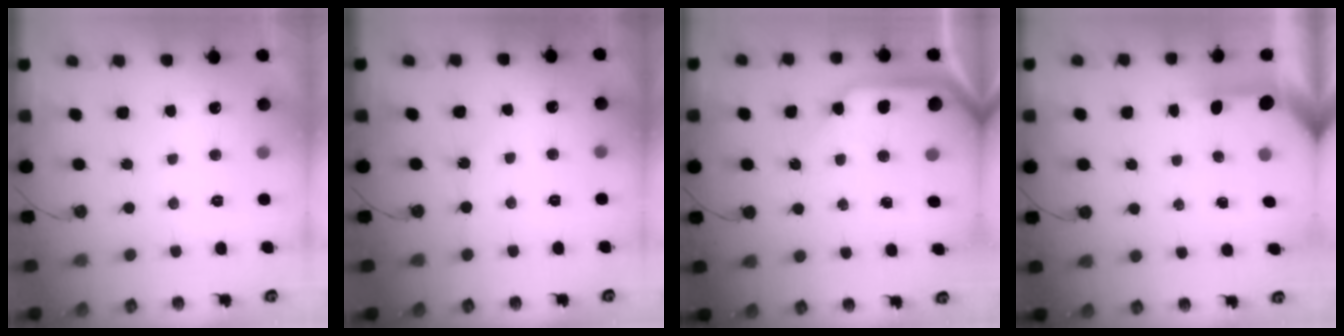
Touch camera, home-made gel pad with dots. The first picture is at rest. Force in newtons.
{"total": 1.6, "press": 1.5, "slide": 0.3}
{"total": 11.3, "press": 11.3, "slide": 1.1}
{"total": 3.2, "press": 3.2, "slide": 0.4}